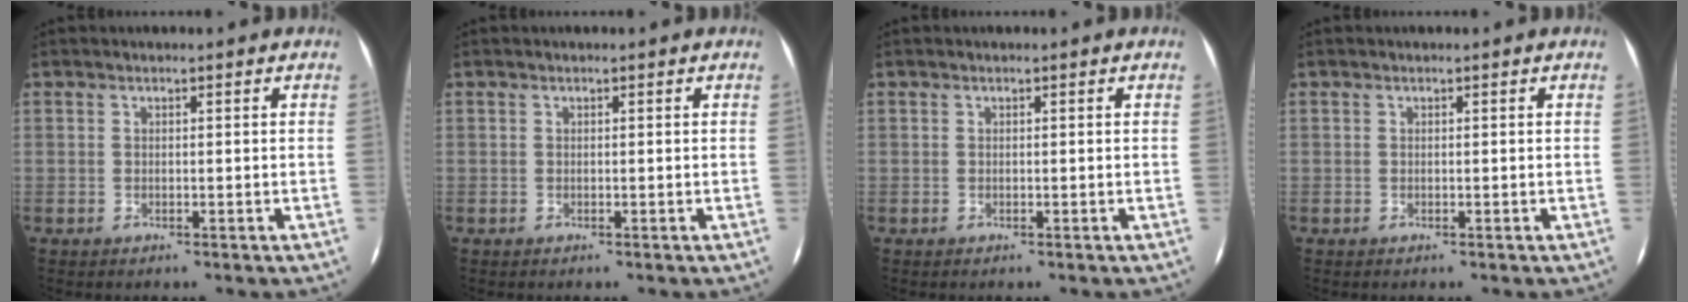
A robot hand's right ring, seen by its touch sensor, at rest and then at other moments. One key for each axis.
{"total": 0.0}
{"total": 0.0}
{"total": 0.0}